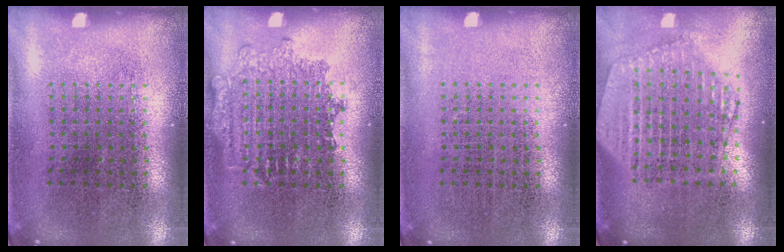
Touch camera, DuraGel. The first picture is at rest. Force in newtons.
{"total": 2.0, "press": 1.9, "slide": 0.4}
{"total": 0.0}
{"total": 2.4, "press": 2.1, "slide": 1.2}